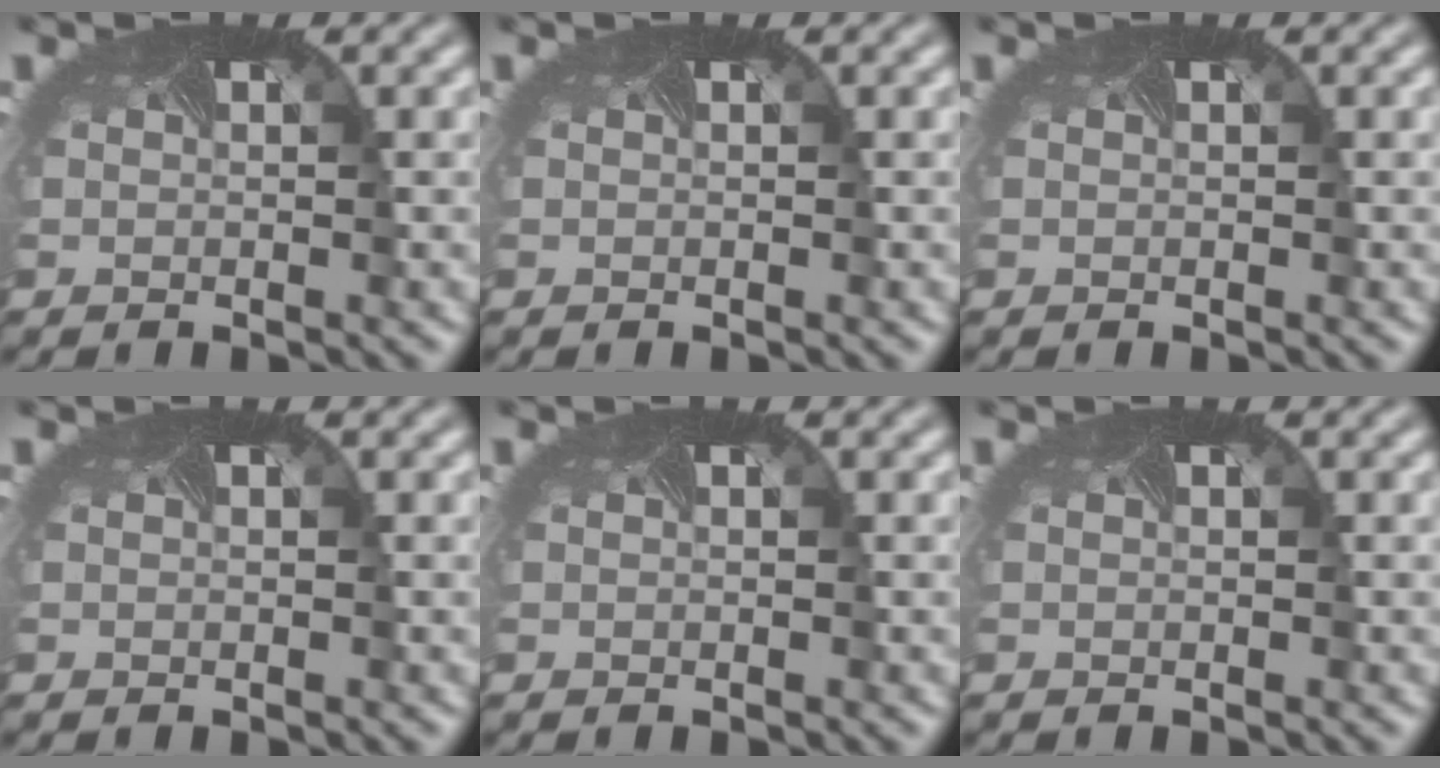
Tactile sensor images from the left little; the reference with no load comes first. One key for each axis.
{"total": 0.0}
{"total": 0.0}
{"total": 0.0}
{"total": 0.0}
{"total": 0.0}